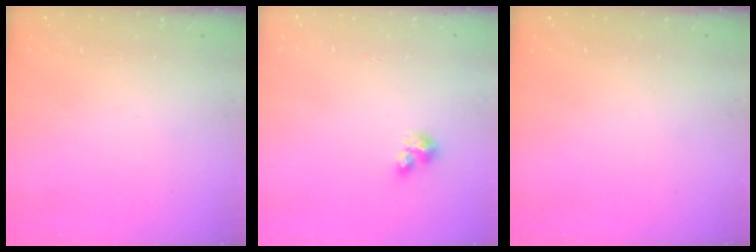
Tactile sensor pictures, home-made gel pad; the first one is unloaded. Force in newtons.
{"total": 2.8, "press": 2.8, "slide": 0.2}
{"total": 0.0}